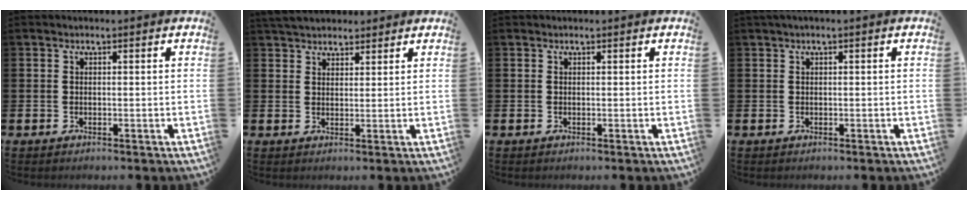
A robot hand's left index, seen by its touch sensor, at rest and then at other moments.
{"total": 3.7, "force": [3.5, 1.2, 0.2], "torque": [-0.007, -0.012, 0.065]}
{"total": 0.0}
{"total": 0.5, "force": [0.1, 0.0, 0.5], "torque": [-0.010, 0.002, 0.001]}